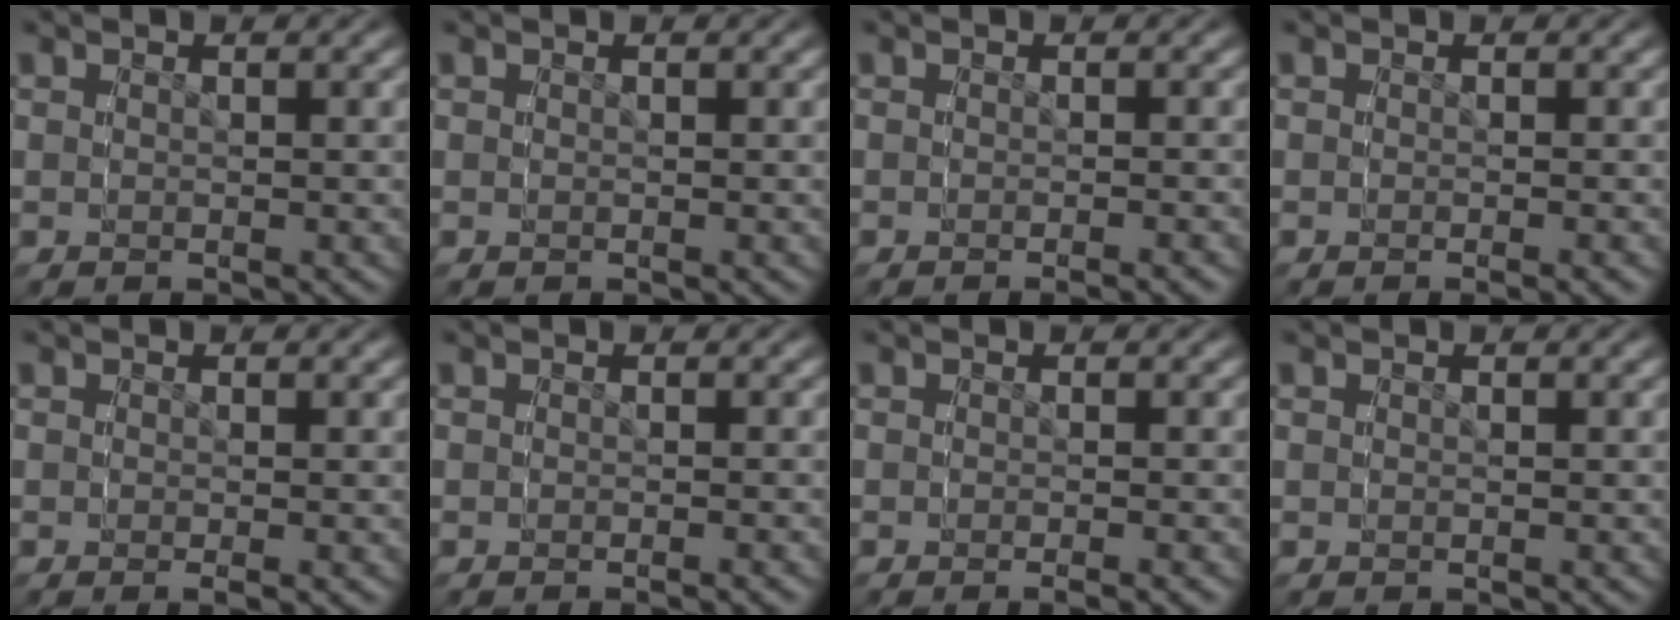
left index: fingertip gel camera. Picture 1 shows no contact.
{"total": 0.0}
{"total": 1.9, "force": [-0.7, -1.7, -0.3], "torque": [0.003, 0.007, -0.012]}
{"total": 1.6, "force": [-0.4, -1.5, -0.4], "torque": [0.006, 0.009, -0.009]}
{"total": 1.7, "force": [0.1, -1.6, -0.6], "torque": [0.012, 0.011, -0.003]}
{"total": 1.5, "force": [-0.7, -1.3, -0.2], "torque": [0.001, 0.005, -0.011]}
{"total": 2.0, "force": [-0.5, -1.9, -0.4], "torque": [0.008, 0.010, -0.010]}
{"total": 0.0}